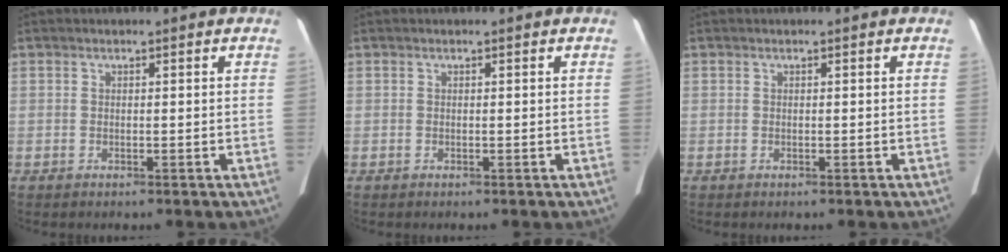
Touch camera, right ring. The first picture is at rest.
{"total": 0.0}
{"total": 0.0}